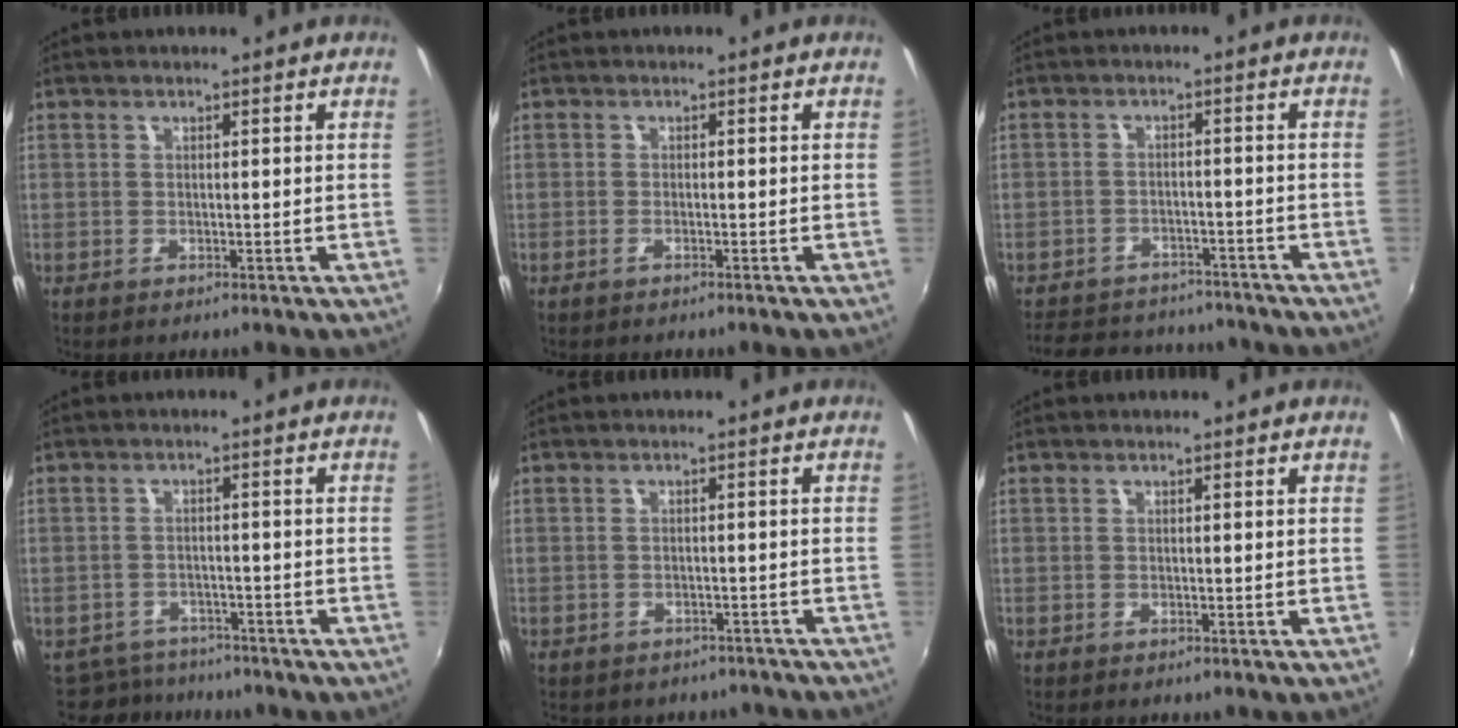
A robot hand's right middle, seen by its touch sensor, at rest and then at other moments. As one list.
[{"total": 0.9, "force": [-0.7, -0.1, 0.6], "torque": [-0.014, -0.001, -0.014]}, {"total": 13.8, "force": [-11.9, 5.7, 4.1], "torque": [-0.105, 0.028, -0.160]}, {"total": 7.2, "force": [-6.2, 3.3, 1.1], "torque": [-0.036, -0.005, -0.092]}, {"total": 6.4, "force": [-5.4, 3.0, 1.7], "torque": [-0.036, -0.012, -0.060]}, {"total": 0.0}]